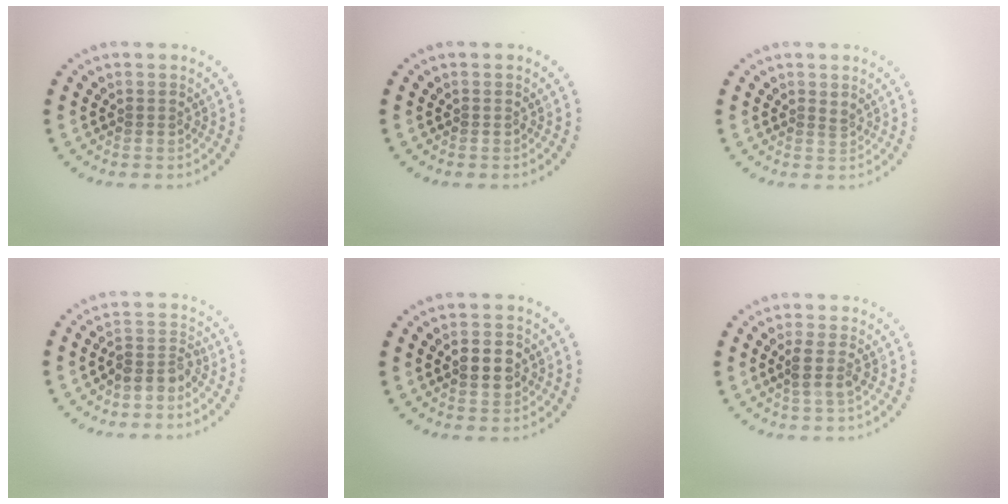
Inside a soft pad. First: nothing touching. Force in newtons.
{"total": 0.0}
{"total": 0.6, "press": 0.2, "slide": 0.6}
{"total": 2.3, "press": 1.8, "slide": 1.4}
{"total": 3.0, "press": 3.0, "slide": 0.1}
{"total": 1.8, "press": 1.5, "slide": 1.1}